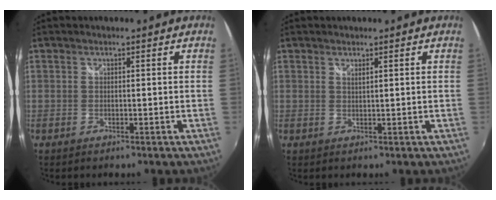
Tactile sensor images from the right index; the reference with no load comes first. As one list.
[{"total": 1.0, "force": [0.8, 0.1, 0.6], "torque": [-0.011, 0.000, 0.013]}]